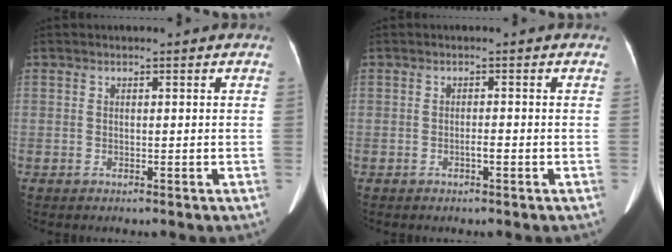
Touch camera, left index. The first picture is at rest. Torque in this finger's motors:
{"motor_torque": [0.49, 0.17, 0.15, 0.00]}